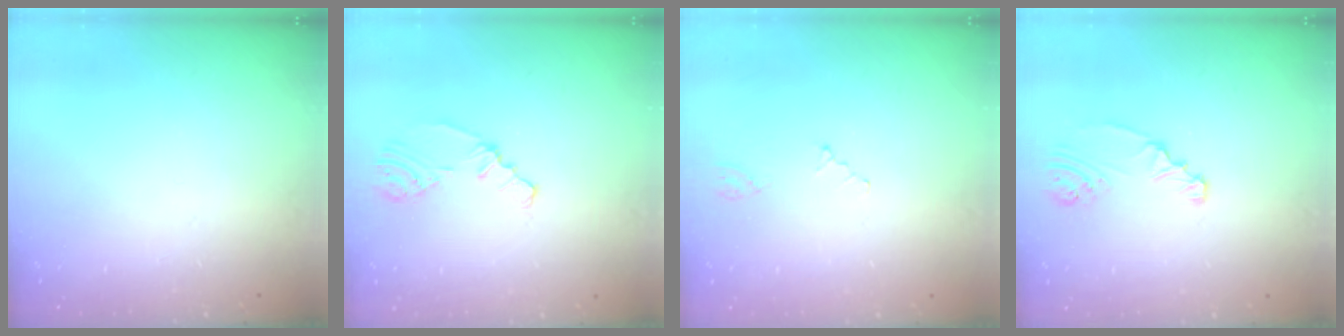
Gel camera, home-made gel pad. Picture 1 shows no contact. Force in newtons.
{"total": 2.1, "press": 1.7, "slide": 1.2}
{"total": 0.7, "press": 0.6, "slide": 0.2}
{"total": 2.3, "press": 2.3, "slide": 0.3}